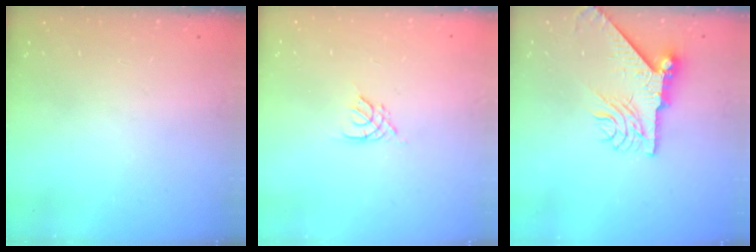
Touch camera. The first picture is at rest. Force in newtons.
{"total": 2.8, "press": 2.7, "slide": 0.5}
{"total": 9.5, "press": 9.4, "slide": 1.1}